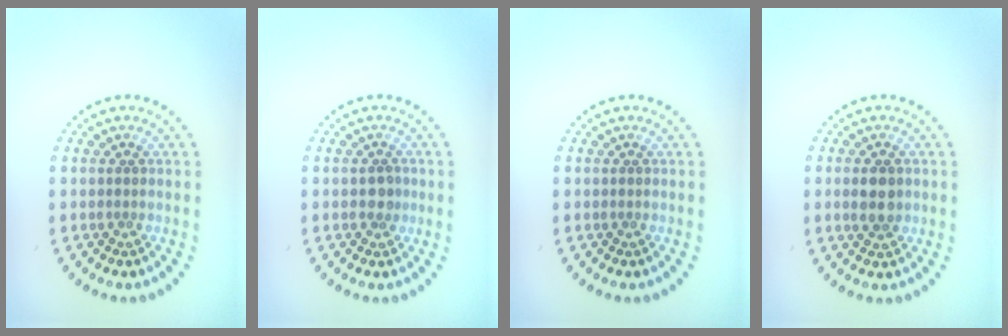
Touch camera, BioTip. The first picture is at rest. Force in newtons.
{"total": 1.3, "press": 1.3, "slide": 0.4}
{"total": 0.0}
{"total": 2.3, "press": 2.3, "slide": 0.1}